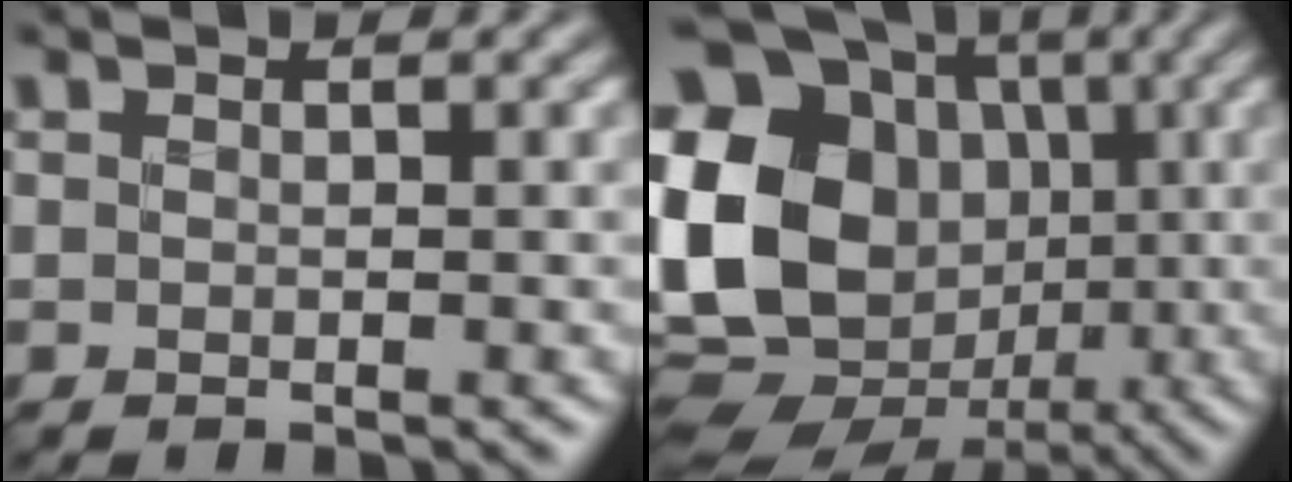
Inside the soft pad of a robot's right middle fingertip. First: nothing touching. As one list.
[{"total": 20.2, "force": [-0.8, 17.5, 10.0], "torque": [-0.215, 0.021, -0.067]}]